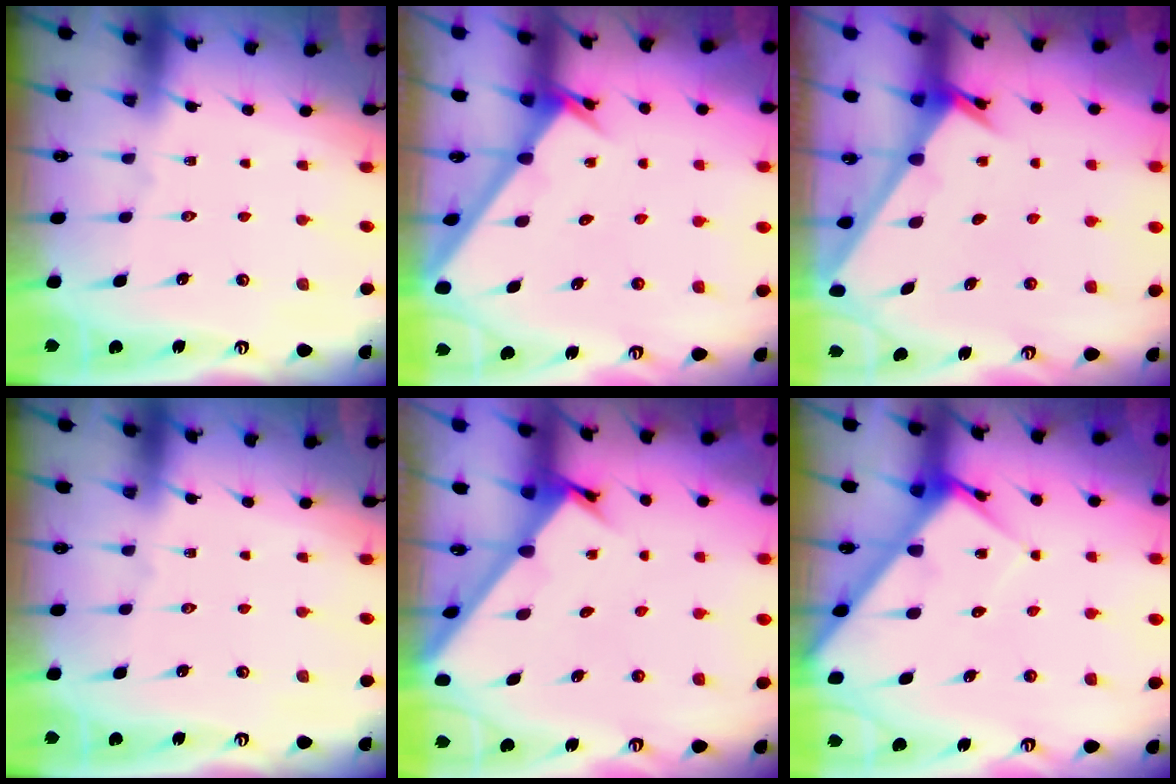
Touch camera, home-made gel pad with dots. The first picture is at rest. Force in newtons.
{"total": 2.6, "press": 2.6, "slide": 0.1}
{"total": 2.4, "press": 2.4, "slide": 0.2}
{"total": 0.0}
{"total": 1.9, "press": 1.9, "slide": 0.2}
{"total": 5.3, "press": 5.3, "slide": 0.6}